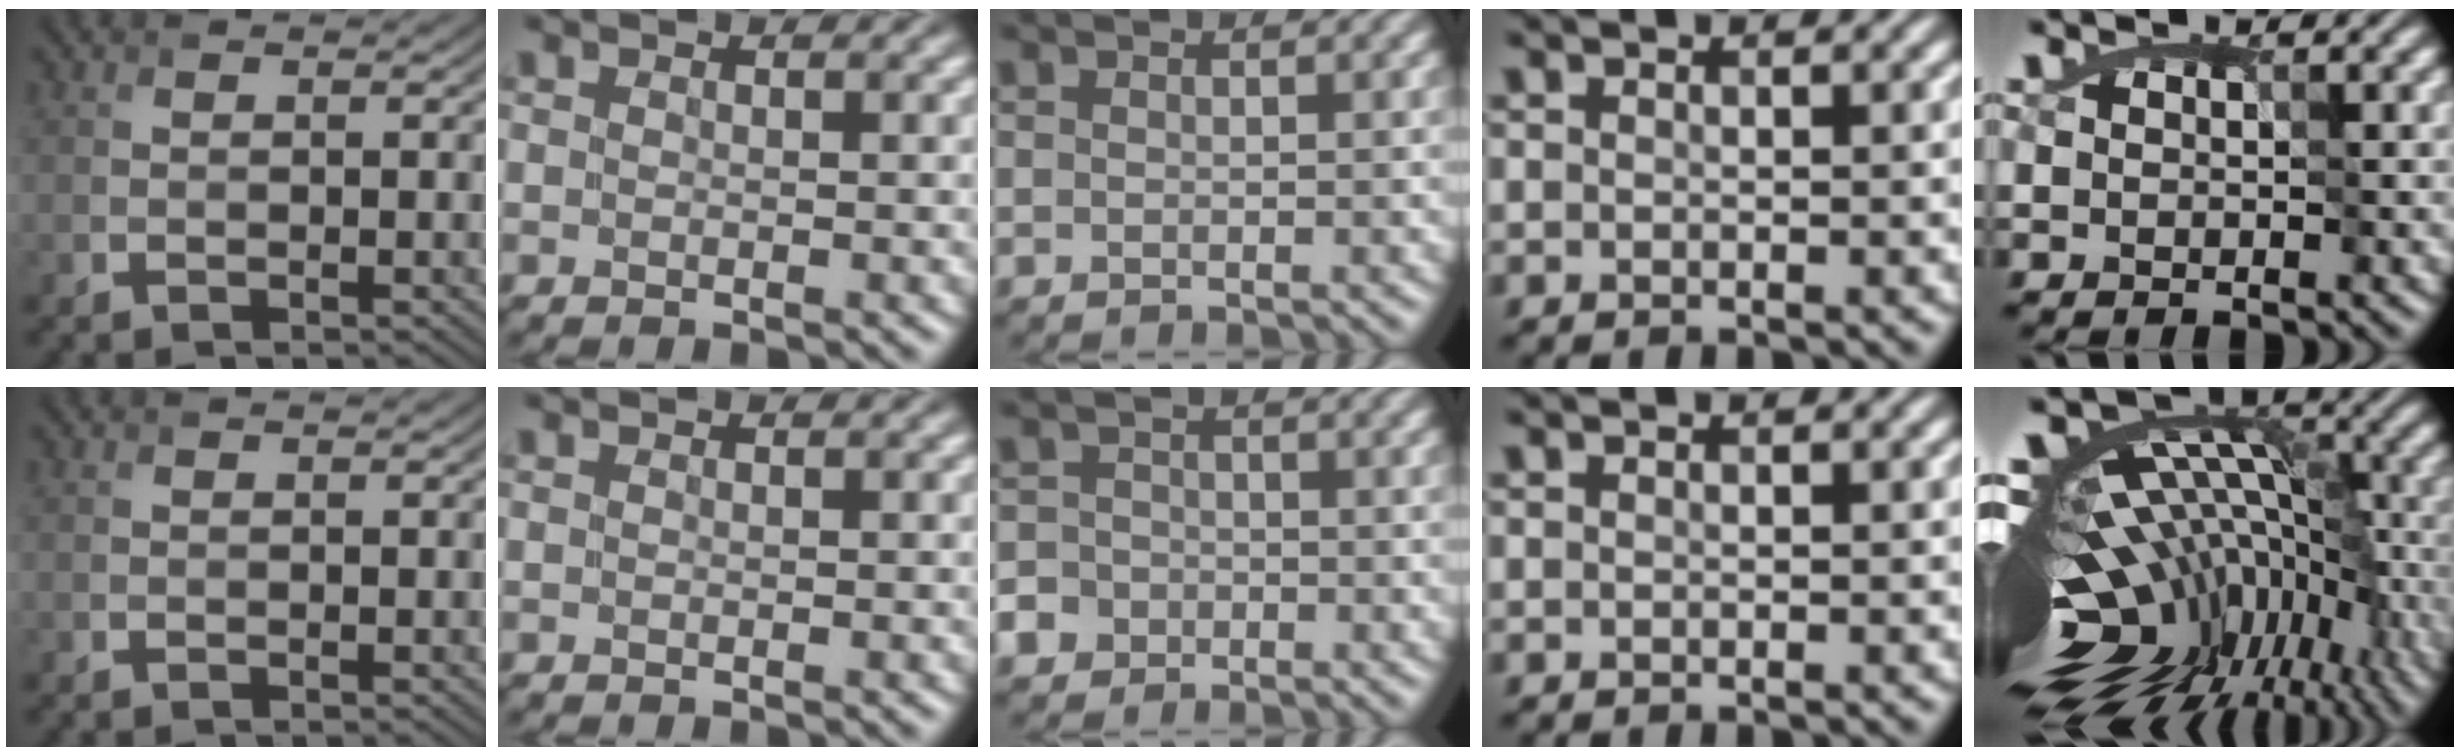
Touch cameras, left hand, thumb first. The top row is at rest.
{"middle": {"total": 4.0, "force": [-2.0, 3.4, 0.8], "torque": [-0.003, -0.001, -0.051]}, "little": {"total": 16.8, "force": [-7.8, 9.7, 11.3], "torque": [-0.173, 0.009, -0.106]}}